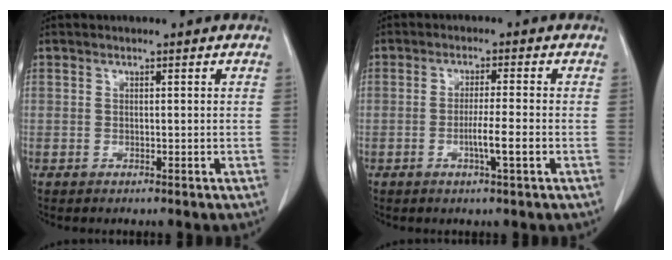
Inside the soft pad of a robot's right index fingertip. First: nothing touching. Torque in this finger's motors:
{"motor_torque": [0.92, -0.43, 0.46, 0.13]}